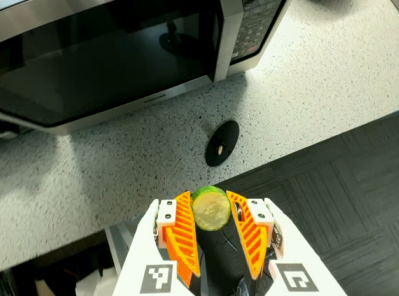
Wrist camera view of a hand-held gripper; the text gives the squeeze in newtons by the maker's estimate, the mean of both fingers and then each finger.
{"total": 8.5, "left": 8.1, "right": 9.0}